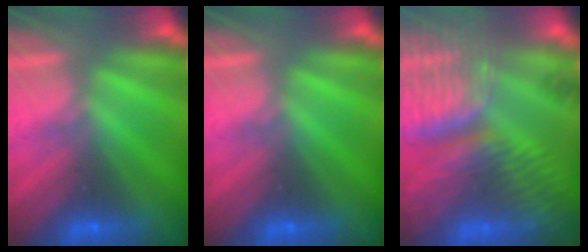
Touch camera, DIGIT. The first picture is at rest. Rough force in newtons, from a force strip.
{"total": 0.0}
{"total": 9.8}